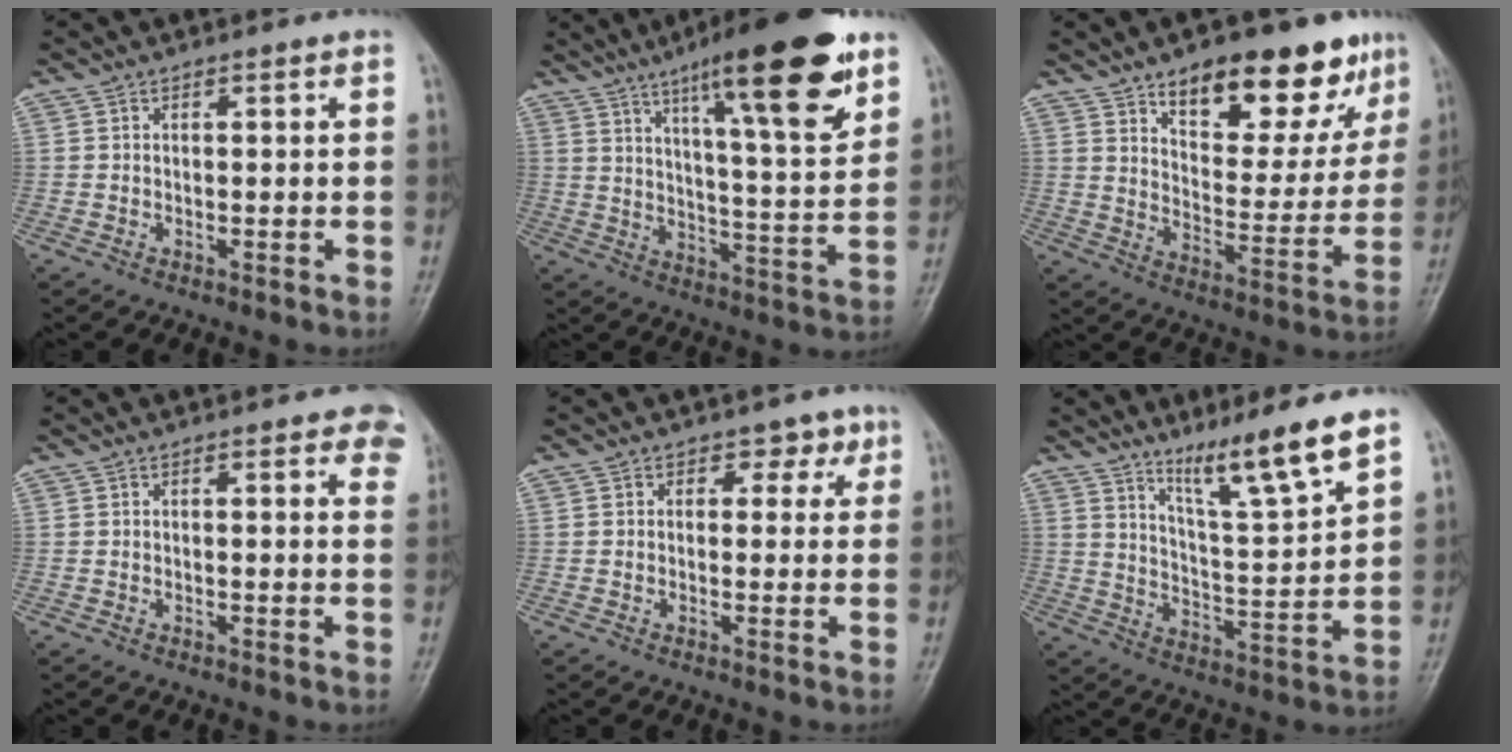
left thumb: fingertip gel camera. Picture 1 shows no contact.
{"total": 21.4, "force": [12.8, 4.3, 16.6], "torque": [-0.223, -0.050, 0.195]}
{"total": 20.5, "force": [12.7, 8.9, 13.4], "torque": [-0.131, -0.055, 0.193]}
{"total": 4.8, "force": [3.0, 1.9, 3.2], "torque": [-0.011, -0.007, 0.021]}
{"total": 2.9, "force": [1.5, 2.3, 1.1], "torque": [0.014, -0.003, 0.012]}
{"total": 11.4, "force": [8.7, 0.2, 7.4], "torque": [-0.121, -0.067, 0.153]}